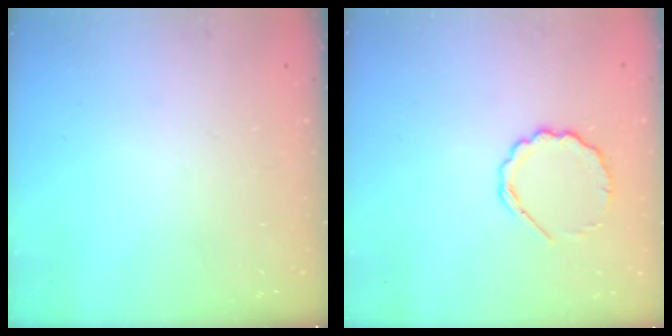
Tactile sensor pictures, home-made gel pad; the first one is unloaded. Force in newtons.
{"total": 7.4, "press": 7.1, "slide": 2.0}